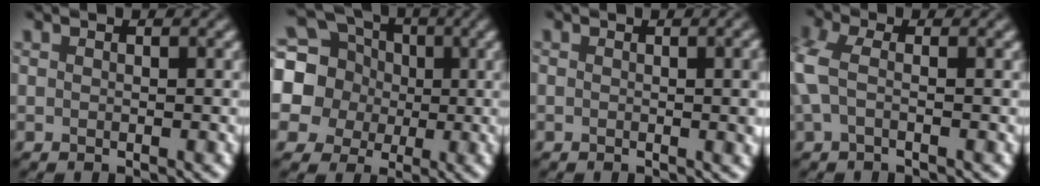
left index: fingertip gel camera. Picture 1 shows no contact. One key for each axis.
{"total": 12.1, "fx": 1.1, "fy": 11.2, "fz": 4.4, "tx": -0.138, "ty": 0.026, "tz": 0.005}
{"total": 5.8, "fx": 0.7, "fy": 2.7, "fz": 5.1, "tx": -0.016, "ty": 0.032, "tz": -0.007}
{"total": 3.2, "fx": -0.5, "fy": 1.5, "fz": 2.7, "tx": -0.081, "ty": 0.012, "tz": -0.009}